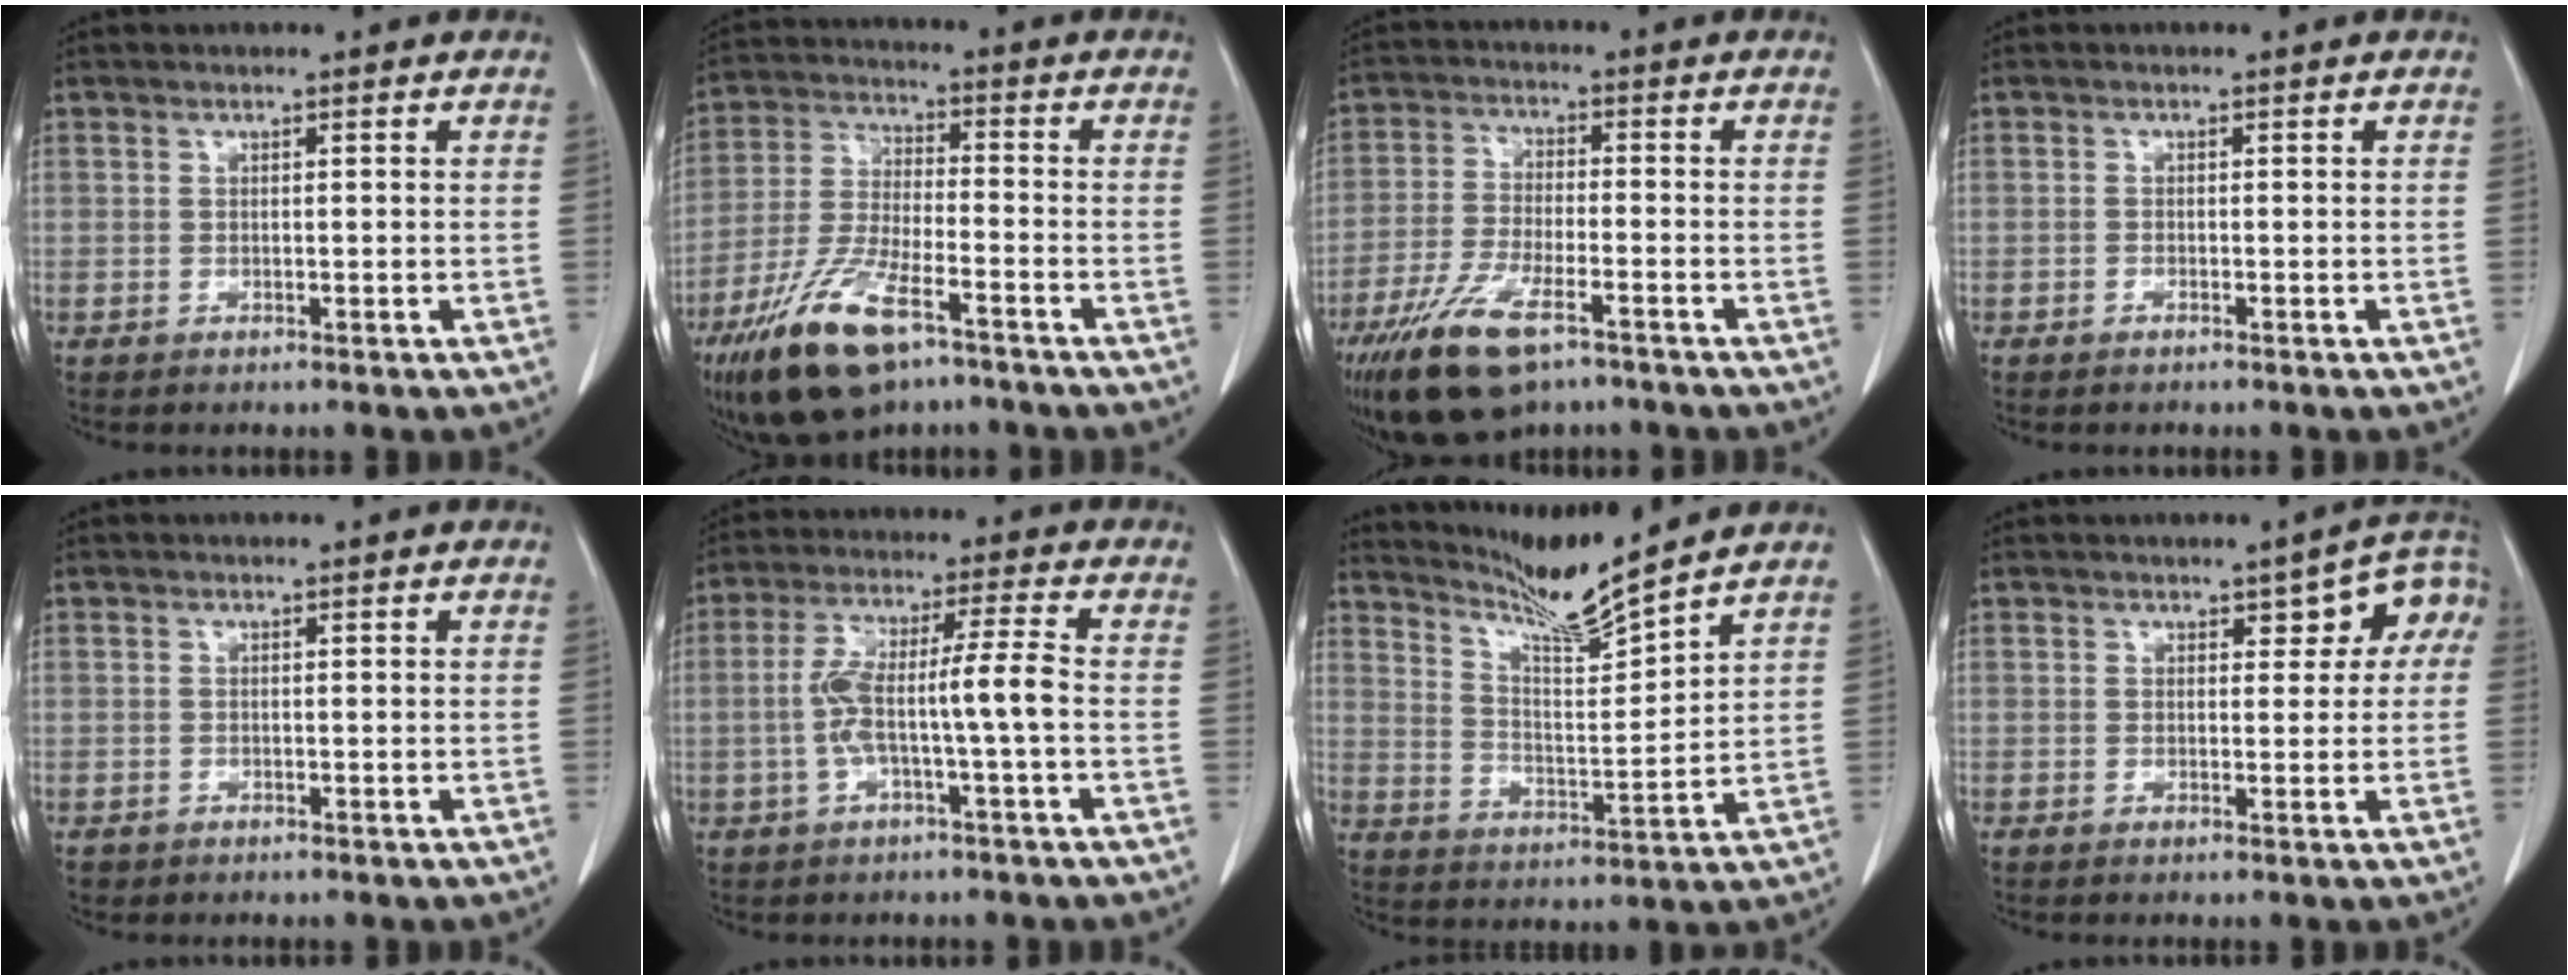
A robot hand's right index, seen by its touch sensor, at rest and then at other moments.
{"total": 14.5, "force": [-8.8, 4.2, 10.7], "torque": [-0.223, -0.022, -0.158]}
{"total": 12.2, "force": [-7.8, 3.8, 8.6], "torque": [-0.171, -0.020, -0.136]}
{"total": 0.6, "force": [-0.5, 0.2, 0.2], "torque": [-0.007, -0.001, -0.007]}
{"total": 0.6, "force": [-0.3, 0.5, -0.1], "torque": [-0.004, 0.005, -0.004]}
{"total": 8.4, "force": [-1.5, 0.0, 8.3], "torque": [-0.165, 0.023, -0.027]}
{"total": 9.1, "force": [8.3, -2.1, 3.2], "torque": [-0.059, -0.024, 0.159]}
{"total": 5.2, "force": [1.7, 2.3, 4.3], "torque": [-0.041, 0.022, 0.017]}